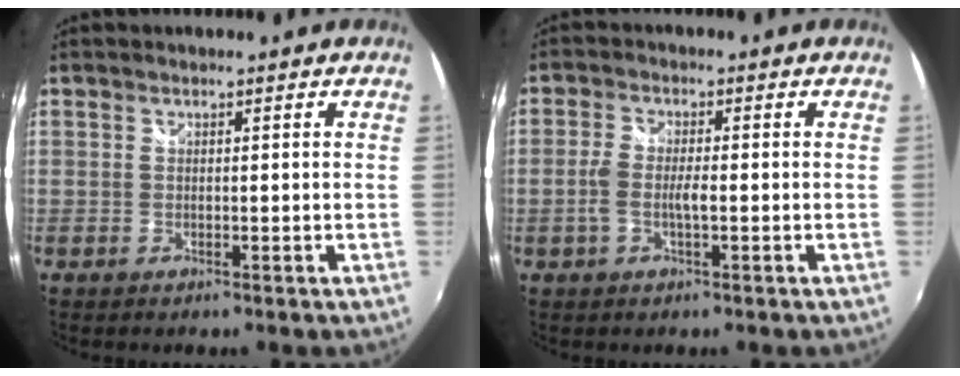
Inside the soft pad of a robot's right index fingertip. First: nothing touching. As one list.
[{"total": 4.0, "force": [-1.0, 1.1, 3.7], "torque": [-0.076, 0.000, -0.020]}]